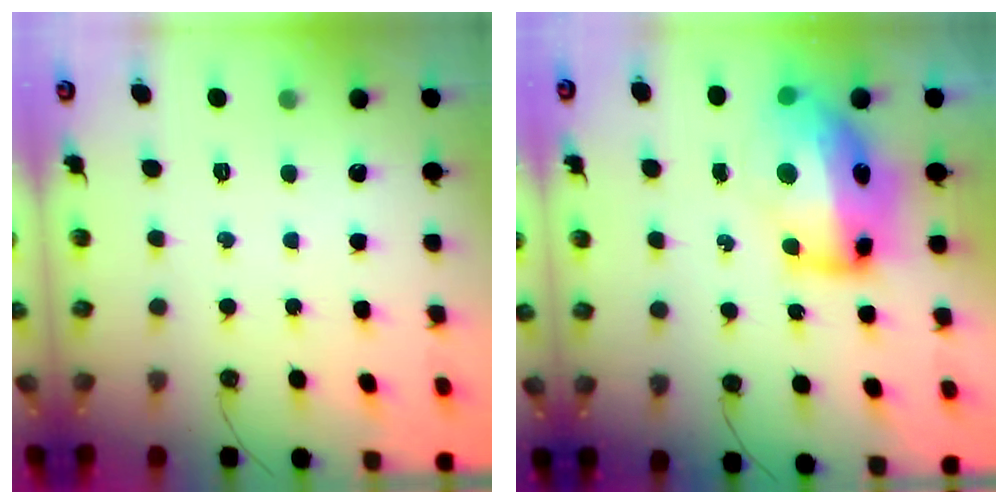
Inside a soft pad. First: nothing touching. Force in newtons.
{"total": 17.9, "press": 17.8, "slide": 1.5}